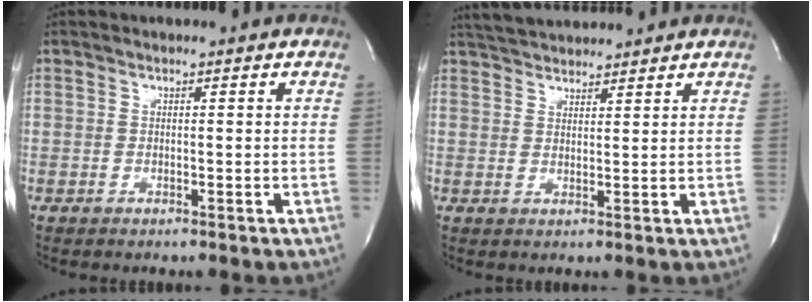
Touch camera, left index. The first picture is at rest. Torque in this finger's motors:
{"motor_torque": [0.11, -0.35, 0.13, 0.05]}